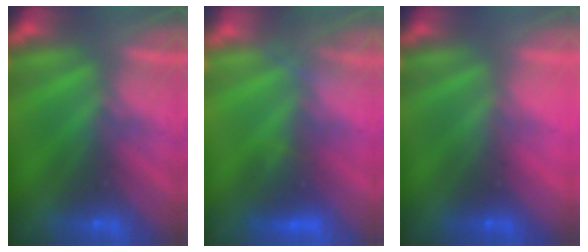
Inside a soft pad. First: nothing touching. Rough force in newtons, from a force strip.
{"total": 4.7}
{"total": 3.3}